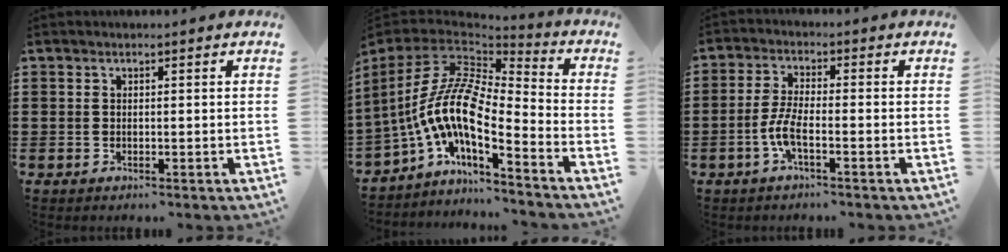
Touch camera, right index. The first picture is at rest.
{"total": 11.5, "force": [-3.2, 4.5, 10.1], "torque": [-0.240, -0.022, -0.080]}
{"total": 4.7, "force": [-2.1, 0.8, 4.1], "torque": [-0.105, -0.013, -0.049]}